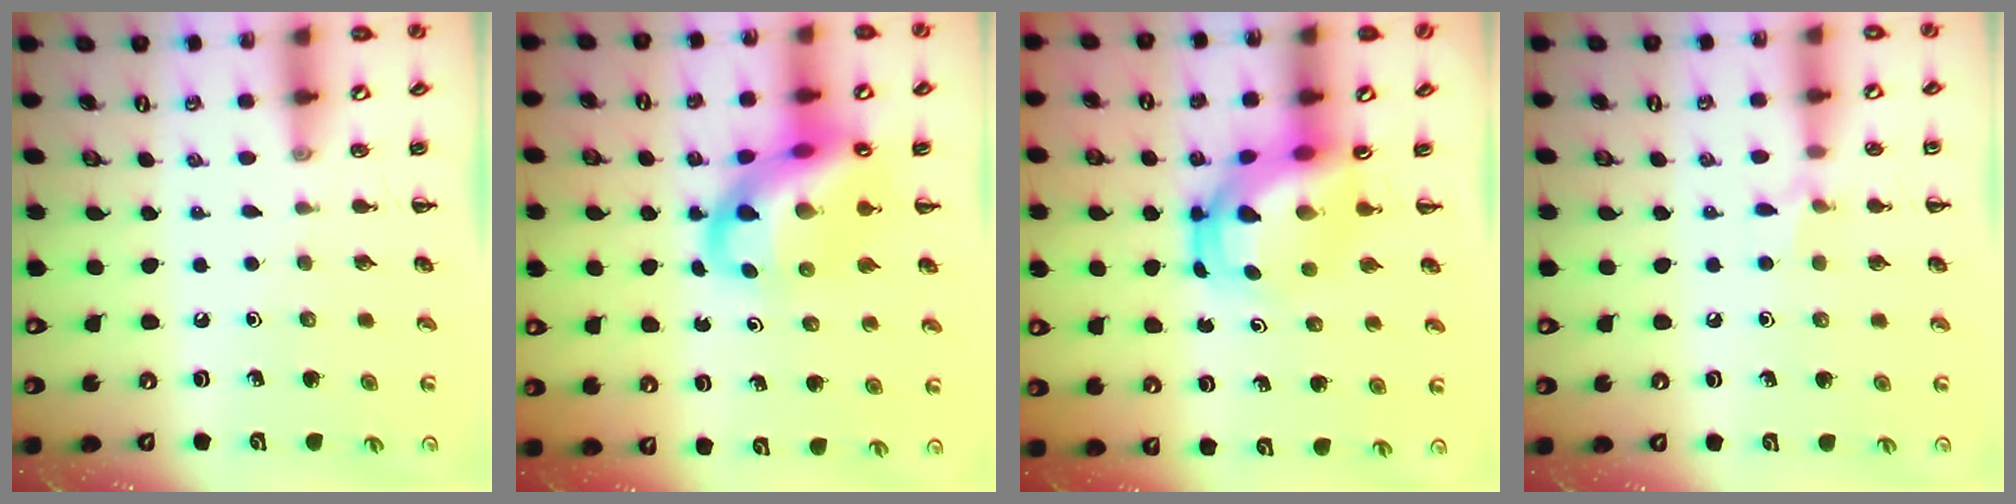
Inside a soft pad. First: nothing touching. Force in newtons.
{"total": 15.6, "press": 15.0, "slide": 4.0}
{"total": 6.4, "press": 6.0, "slide": 2.2}
{"total": 5.8, "press": 5.5, "slide": 1.7}